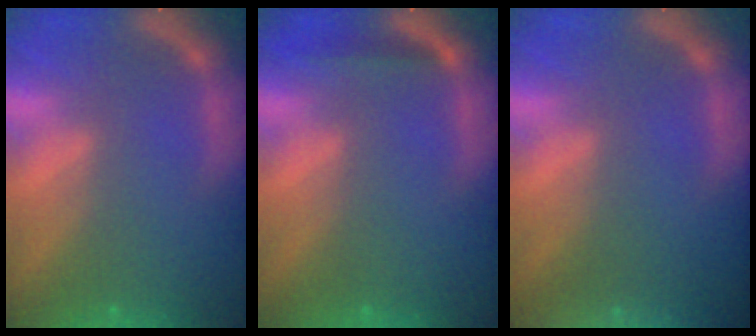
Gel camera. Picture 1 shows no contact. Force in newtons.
{"total": 1.4}
{"total": 6.9}